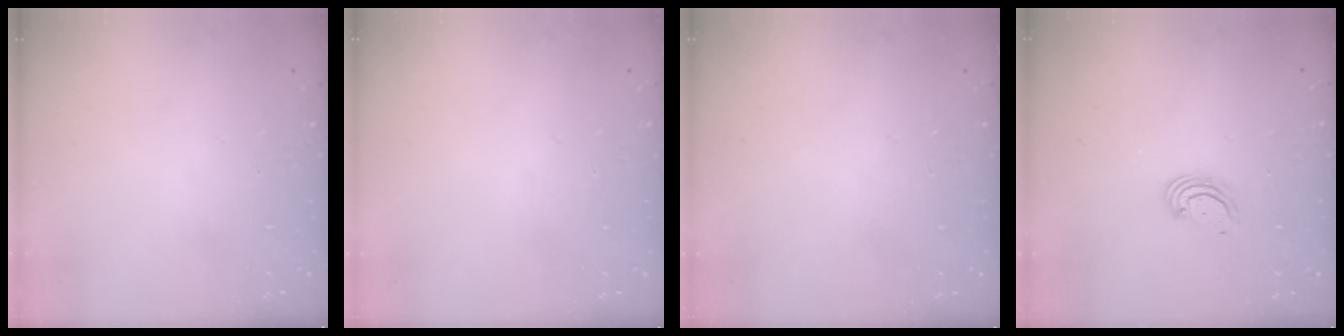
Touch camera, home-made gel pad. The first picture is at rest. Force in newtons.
{"total": 0.0}
{"total": 0.0}
{"total": 2.5, "press": 2.5, "slide": 0.3}